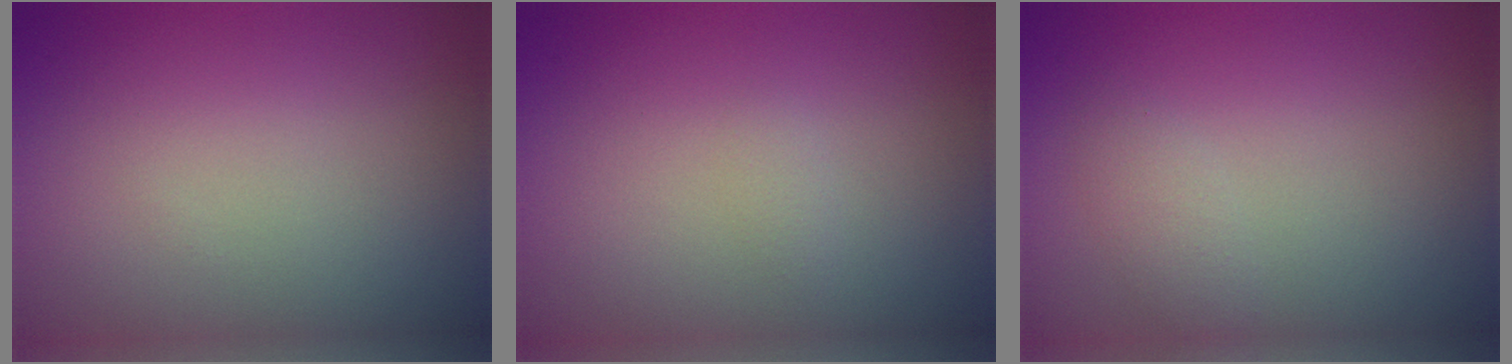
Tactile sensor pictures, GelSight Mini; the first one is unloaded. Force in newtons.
{"total": 0.6, "press": 0.6, "slide": 0.0}
{"total": 1.2, "press": 1.2, "slide": 0.0}